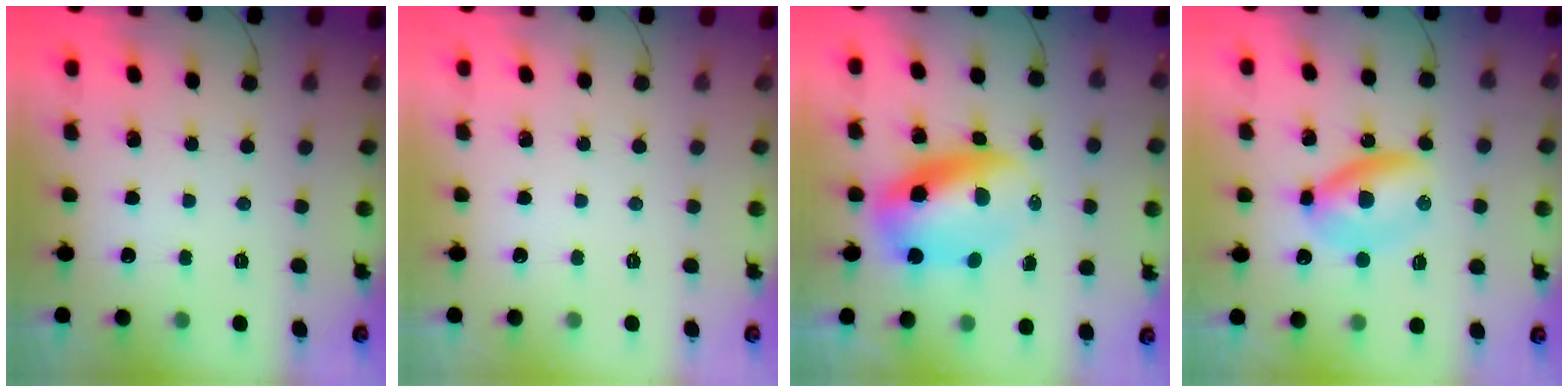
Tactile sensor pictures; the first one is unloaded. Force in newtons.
{"total": 0.0}
{"total": 10.7, "press": 10.3, "slide": 2.9}
{"total": 6.7, "press": 6.7, "slide": 0.4}